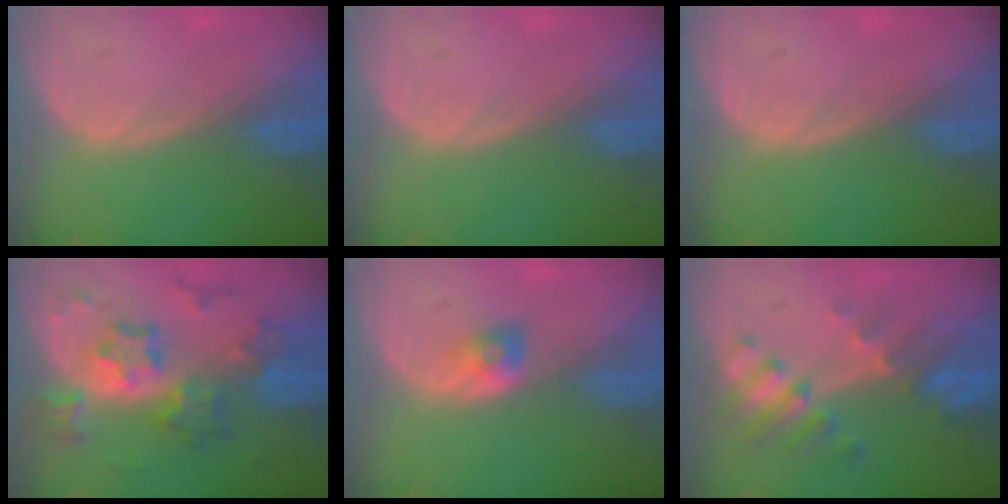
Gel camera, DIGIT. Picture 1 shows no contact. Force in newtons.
{"total": 0.0}
{"total": 0.0}
{"total": 9.2, "press": 9.2, "slide": 0.8}
{"total": 2.5, "press": 2.3, "slide": 0.9}
{"total": 7.6, "press": 6.8, "slide": 3.4}